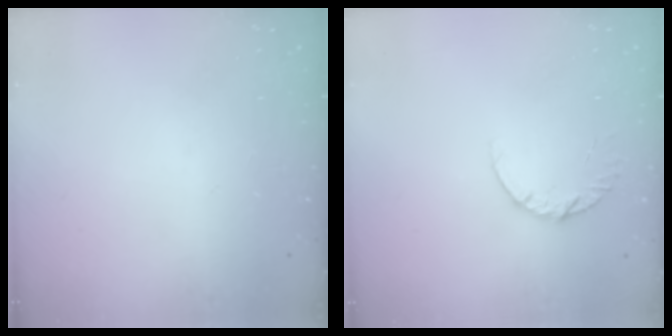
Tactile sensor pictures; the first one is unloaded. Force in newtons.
{"total": 6.3, "press": 6.3, "slide": 0.6}